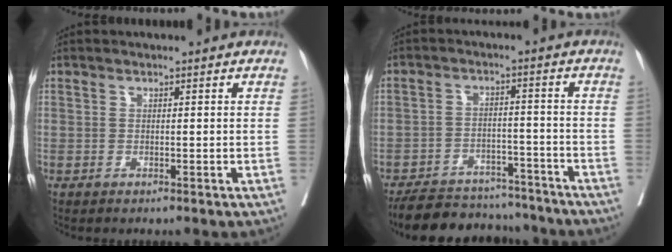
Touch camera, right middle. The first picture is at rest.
{"total": 13.0, "force": [-11.8, 4.3, 3.1], "torque": [-0.045, 0.012, -0.167]}